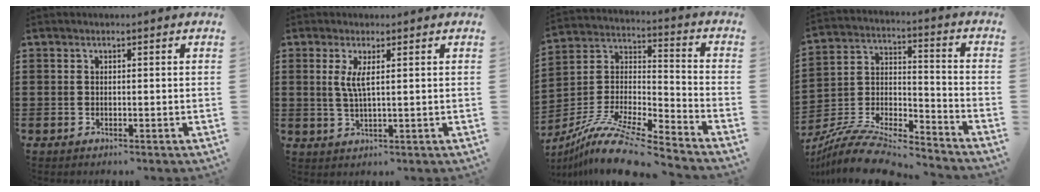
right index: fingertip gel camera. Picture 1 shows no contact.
{"total": 3.3, "force": [0.9, 0.4, 3.1], "torque": [-0.065, -0.002, 0.015]}
{"total": 12.2, "force": [-10.3, 1.4, 6.4], "torque": [-0.139, 0.013, -0.205]}
{"total": 10.0, "force": [-9.2, 1.8, 3.4], "torque": [-0.069, 0.011, -0.183]}